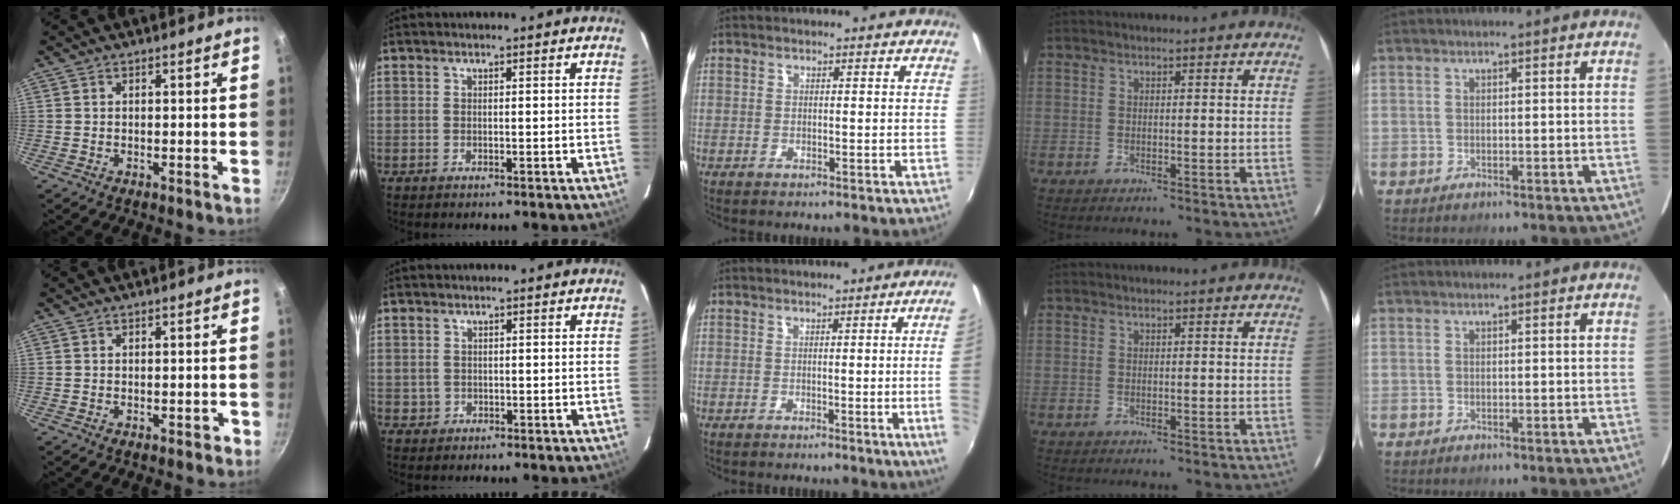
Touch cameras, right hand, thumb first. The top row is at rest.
{"thumb": {"total": 1.0, "force": [-0.5, 0.5, 0.7], "torque": [-0.003, 0.006, -0.005]}, "index": {"total": 1.4, "force": [-0.1, 1.4, 0.0], "torque": [0.003, 0.006, 0.003]}, "middle": {"total": 8.7, "force": [-0.1, -1.3, 8.6], "torque": [-0.093, -0.003, 0.001]}}